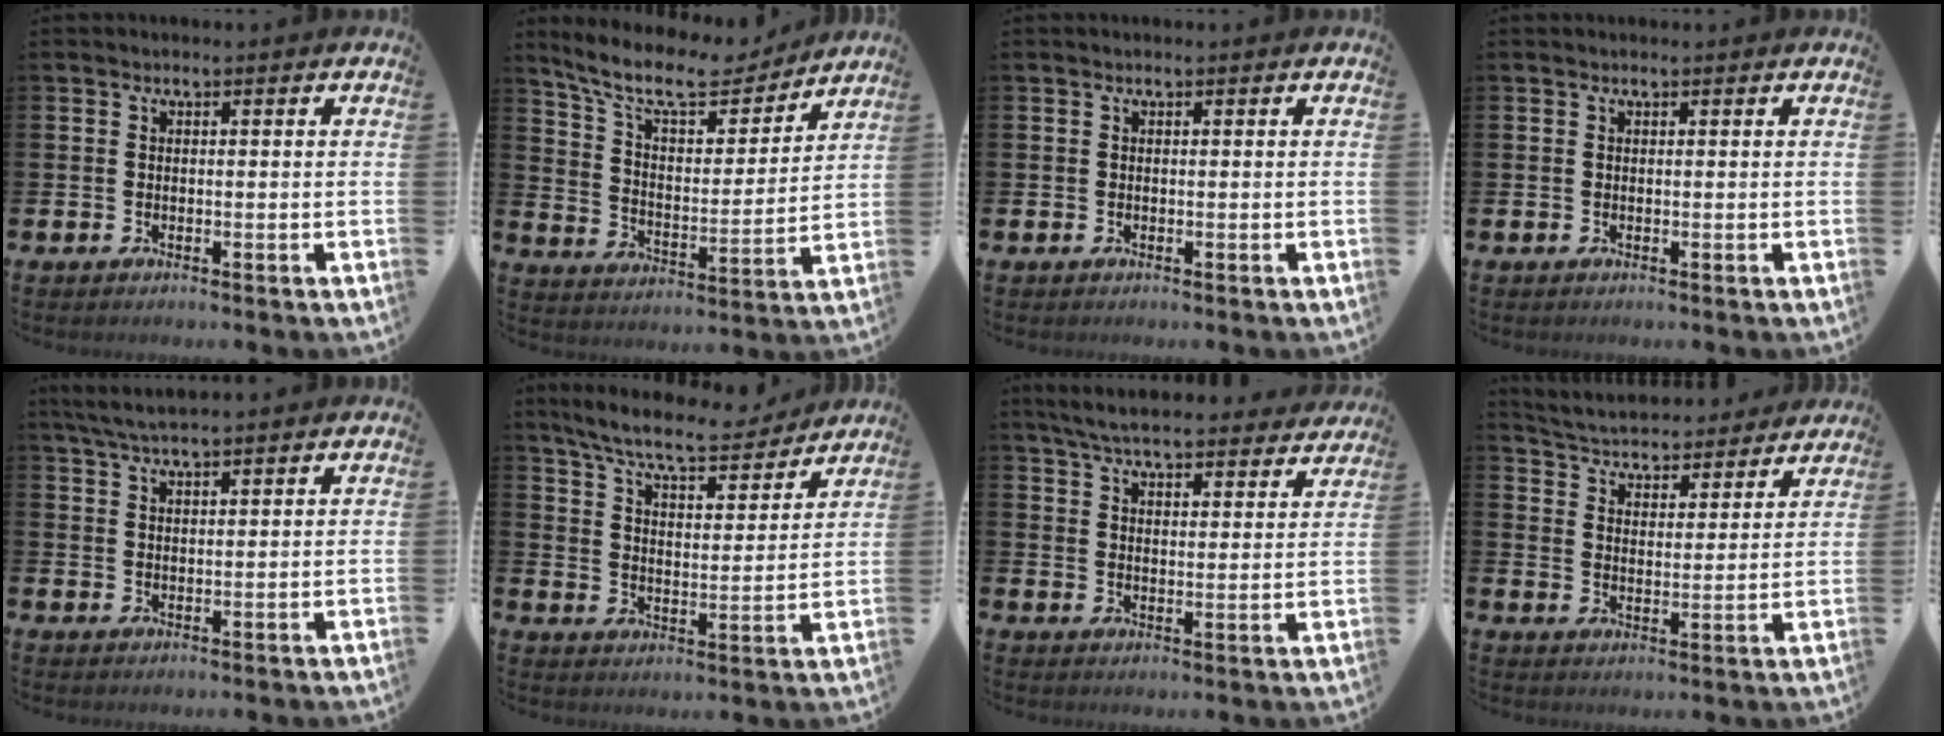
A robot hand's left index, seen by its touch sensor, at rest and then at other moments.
{"total": 10.9, "force": [9.5, 3.1, 4.3], "torque": [-0.115, -0.057, 0.165]}
{"total": 0.0}
{"total": 0.0}
{"total": 4.5, "force": [4.1, 0.5, 1.9], "torque": [-0.051, -0.005, 0.076]}
{"total": 8.9, "force": [8.2, 1.1, 3.4], "torque": [-0.094, -0.046, 0.142]}
{"total": 6.3, "force": [6.0, 0.9, 1.6], "torque": [-0.050, -0.036, 0.104]}
{"total": 4.6, "force": [4.5, 1.1, 0.1], "torque": [-0.024, -0.044, 0.071]}